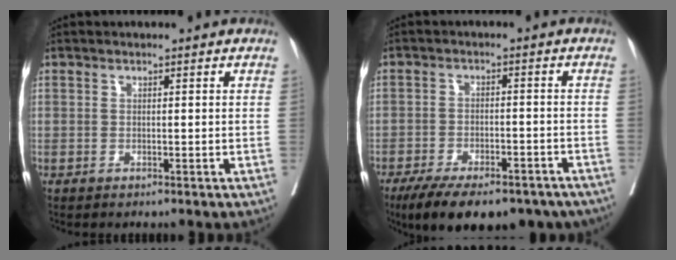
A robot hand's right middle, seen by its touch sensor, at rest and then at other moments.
{"total": 17.4, "force": [-13.2, 6.6, 9.1], "torque": [-0.143, -0.007, -0.180]}